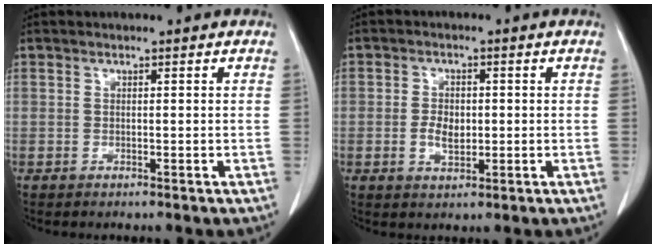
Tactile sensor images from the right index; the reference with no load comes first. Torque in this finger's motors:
{"motor_torque": [0.59, 0.02, 0.23, 0.05]}